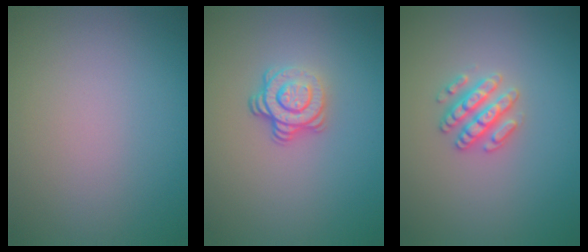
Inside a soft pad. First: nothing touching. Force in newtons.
{"total": 3.7, "press": 2.6, "slide": 2.6}
{"total": 2.6, "press": 2.6, "slide": 0.3}